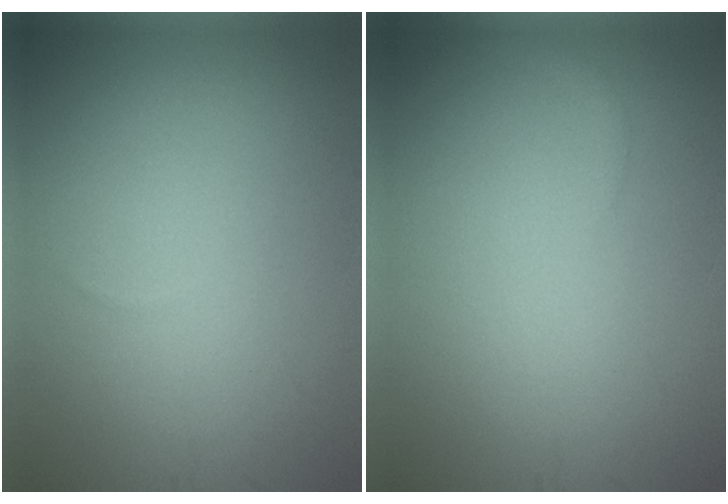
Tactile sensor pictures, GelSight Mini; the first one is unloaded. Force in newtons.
{"total": 0.8, "press": 0.8, "slide": 0.1}